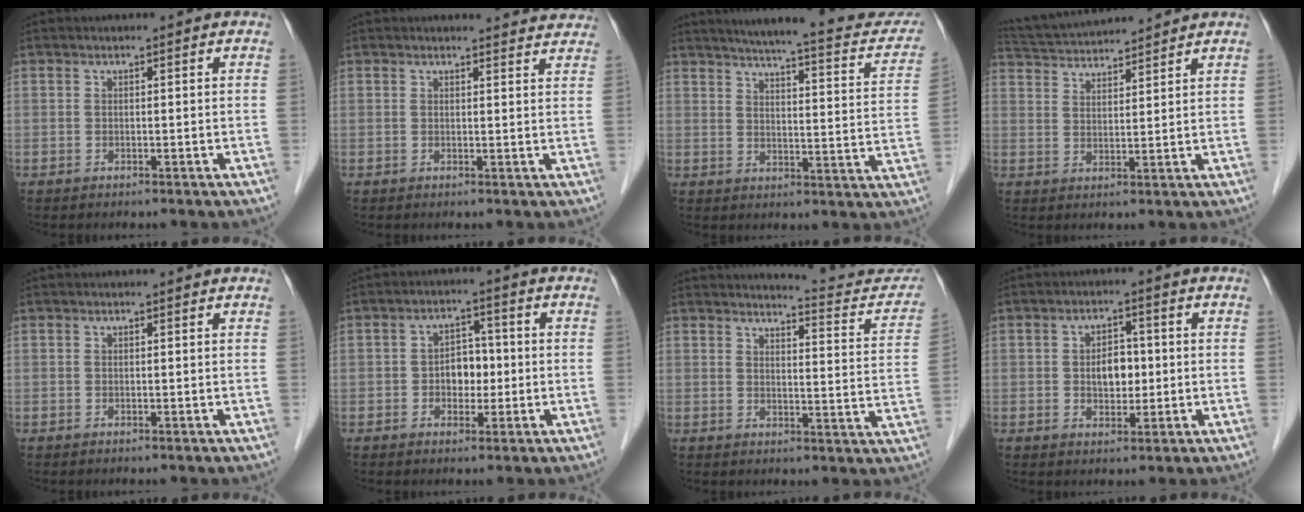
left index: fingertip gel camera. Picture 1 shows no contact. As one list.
[{"total": 6.0, "force": [5.9, 0.8, 0.4], "torque": [0.009, -0.014, 0.043]}, {"total": 22.1, "force": [19.7, 3.1, 9.5], "torque": [-0.122, -0.037, 0.232]}, {"total": 10.2, "force": [9.8, 0.4, 2.8], "torque": [-0.065, 0.028, 0.165]}, {"total": 0.6, "force": [0.6, 0.1, 0.2], "torque": [-0.007, 0.006, 0.006]}, {"total": 4.5, "force": [-0.8, 3.1, 3.1], "torque": [-0.050, 0.012, -0.014]}, {"total": 12.3, "force": [12.1, 1.1, 2.0], "torque": [-0.007, -0.058, 0.121]}, {"total": 4.4, "force": [-0.2, 2.9, 3.3], "torque": [-0.054, 0.007, 0.000]}]